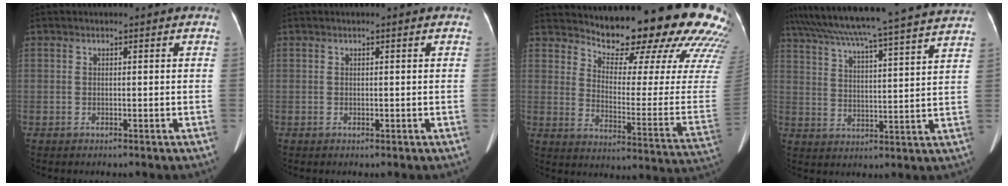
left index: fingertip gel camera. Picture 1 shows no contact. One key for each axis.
{"total": 0.0}
{"total": 25.9, "fx": 22.7, "fy": 3.8, "fz": 11.8, "tx": -0.167, "ty": -0.113, "tz": 0.270}
{"total": 29.8, "fx": 27.2, "fy": 0.5, "fz": 12.3, "tx": -0.213, "ty": -0.029, "tz": 0.353}